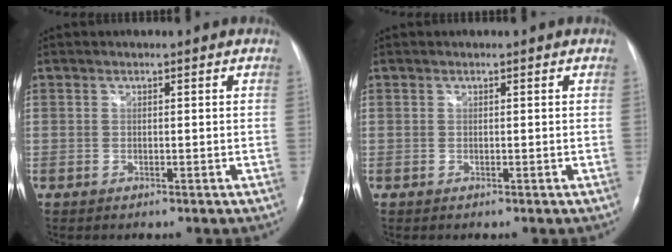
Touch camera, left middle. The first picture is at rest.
{"total": 0.0}